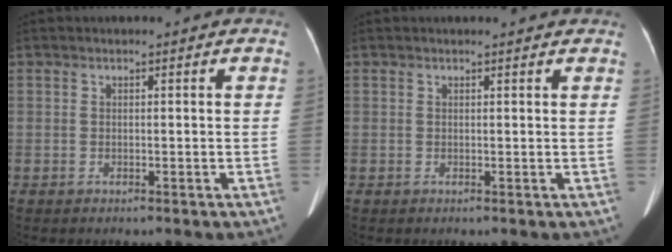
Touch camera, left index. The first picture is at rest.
{"total": 2.3, "force": [2.2, 0.3, 0.7], "torque": [-0.013, 0.008, 0.020]}